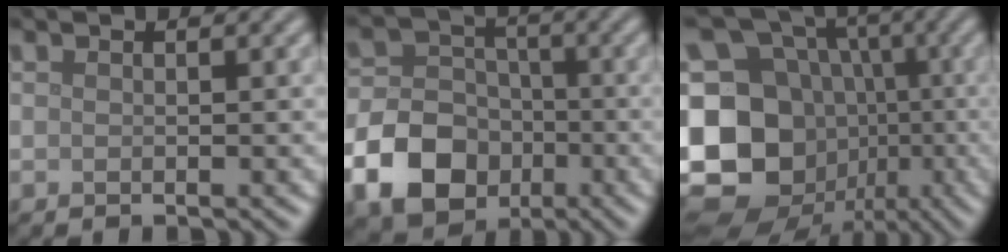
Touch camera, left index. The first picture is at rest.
{"total": 9.4, "force": [-3.7, 7.4, 4.5], "torque": [-0.080, -0.015, -0.095]}
{"total": 20.6, "force": [-3.5, 18.3, 8.7], "torque": [-0.211, 0.008, -0.093]}